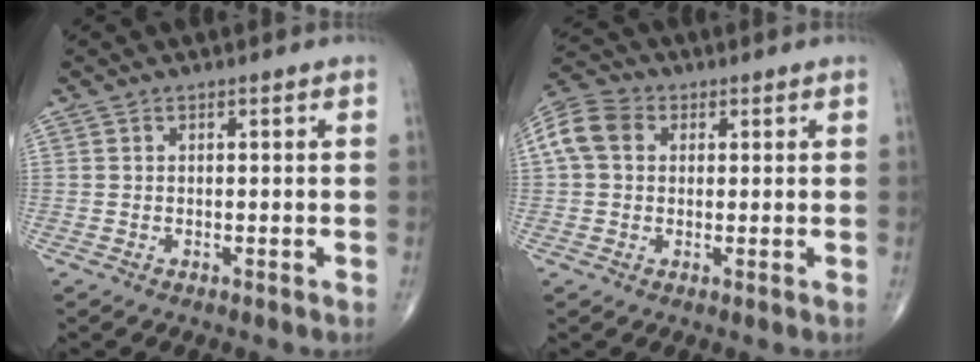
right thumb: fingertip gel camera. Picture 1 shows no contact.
{"total": 8.3, "force": [2.0, 6.1, 5.2], "torque": [-0.113, 0.025, 0.032]}